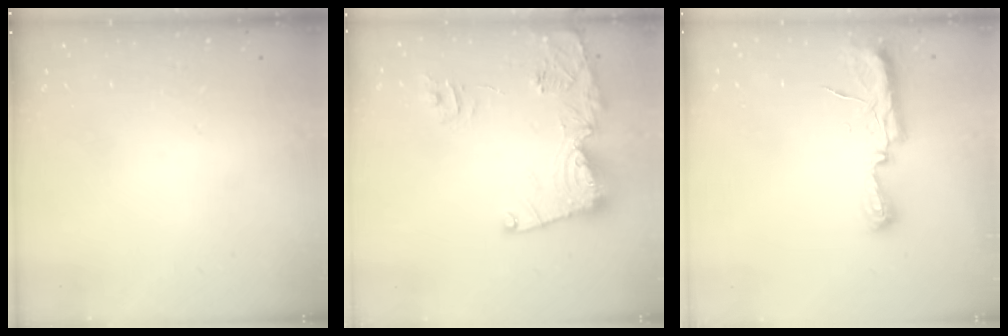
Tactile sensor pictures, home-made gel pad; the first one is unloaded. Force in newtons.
{"total": 16.2, "press": 16.2, "slide": 1.6}
{"total": 7.2, "press": 7.2, "slide": 0.7}